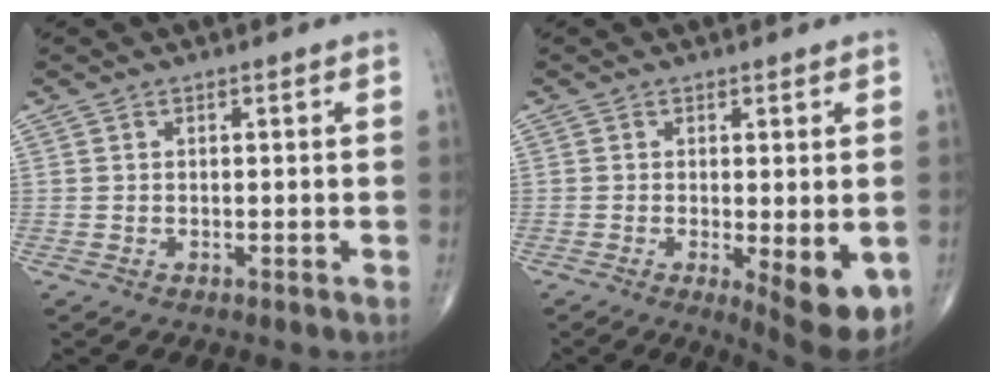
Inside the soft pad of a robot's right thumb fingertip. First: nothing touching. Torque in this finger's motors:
{"motor_torque": [-0.35, 0.89, 0.36, 0.24, 0.02]}